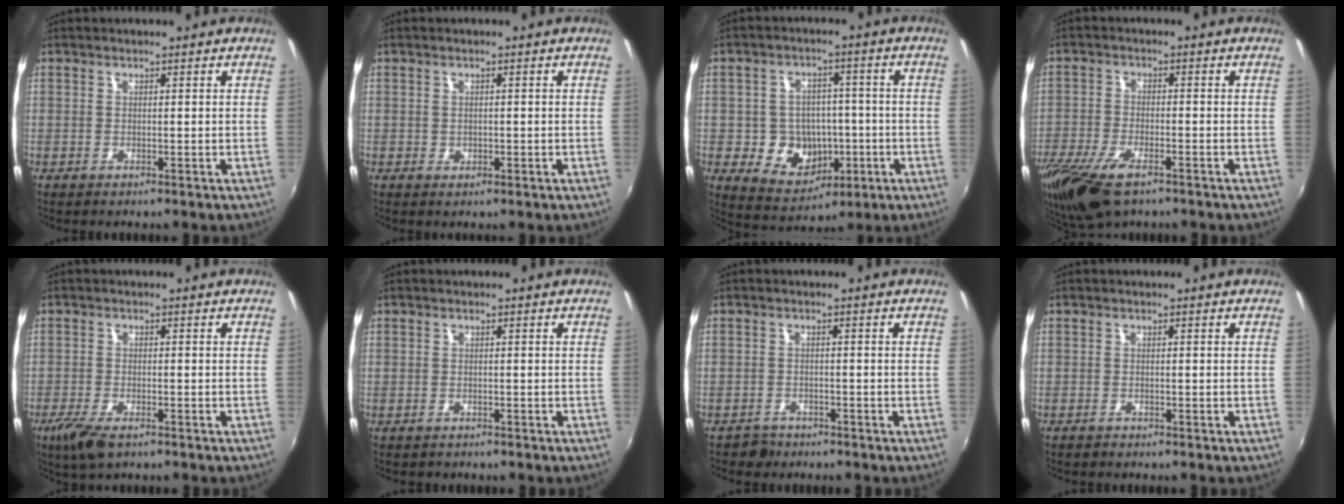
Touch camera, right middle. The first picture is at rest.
{"total": 1.0, "force": [-0.2, 0.8, 0.4], "torque": [-0.004, -0.002, -0.004]}
{"total": 11.4, "force": [-2.9, 9.8, 5.2], "torque": [-0.126, 0.015, -0.025]}
{"total": 13.7, "force": [-8.7, 5.6, 9.0], "torque": [-0.214, -0.049, -0.162]}
{"total": 5.8, "force": [-3.8, 2.0, 3.9], "torque": [-0.097, -0.021, -0.071]}
{"total": 1.0, "force": [-0.6, 0.8, -0.1], "torque": [-0.001, 0.001, -0.009]}
{"total": 2.6, "force": [-2.0, 1.7, 0.1], "torque": [-0.012, 0.002, -0.036]}
{"total": 0.8, "force": [-0.7, 0.4, 0.1], "torque": [-0.005, -0.003, -0.015]}